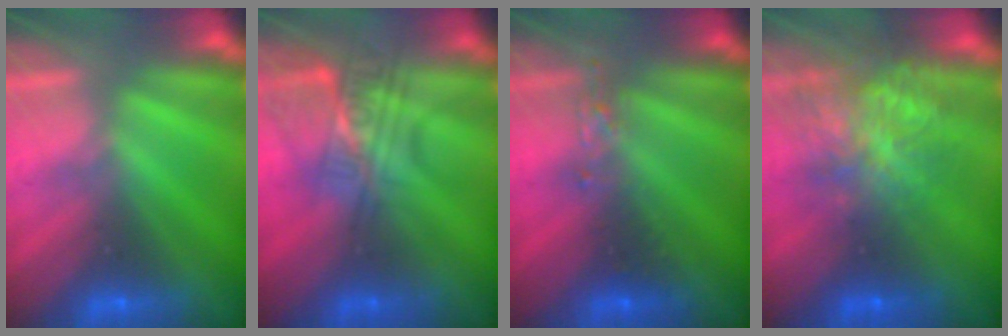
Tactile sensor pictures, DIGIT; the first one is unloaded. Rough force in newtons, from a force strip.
{"total": 2.4}
{"total": 2.4}
{"total": 7.5}